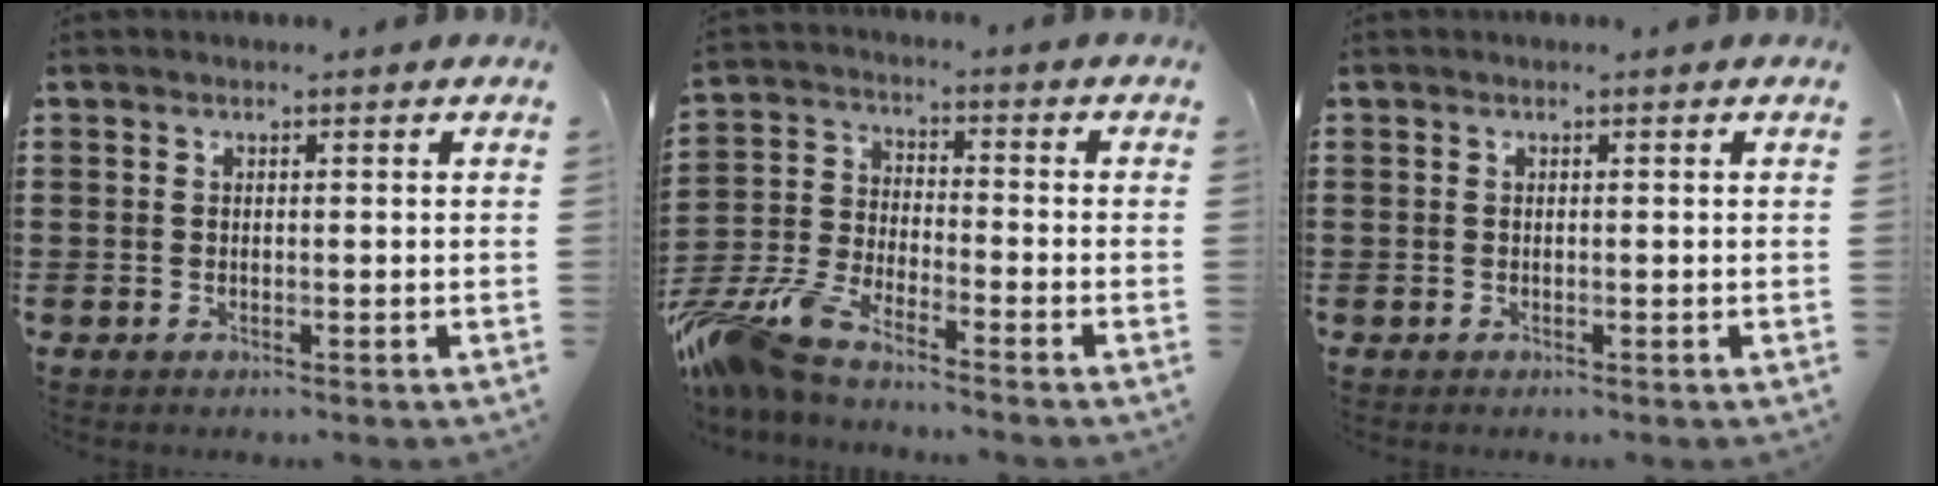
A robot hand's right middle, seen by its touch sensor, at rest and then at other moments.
{"total": 8.9, "force": [-8.0, 1.2, 3.8], "torque": [-0.111, -0.006, -0.166]}
{"total": 0.0}